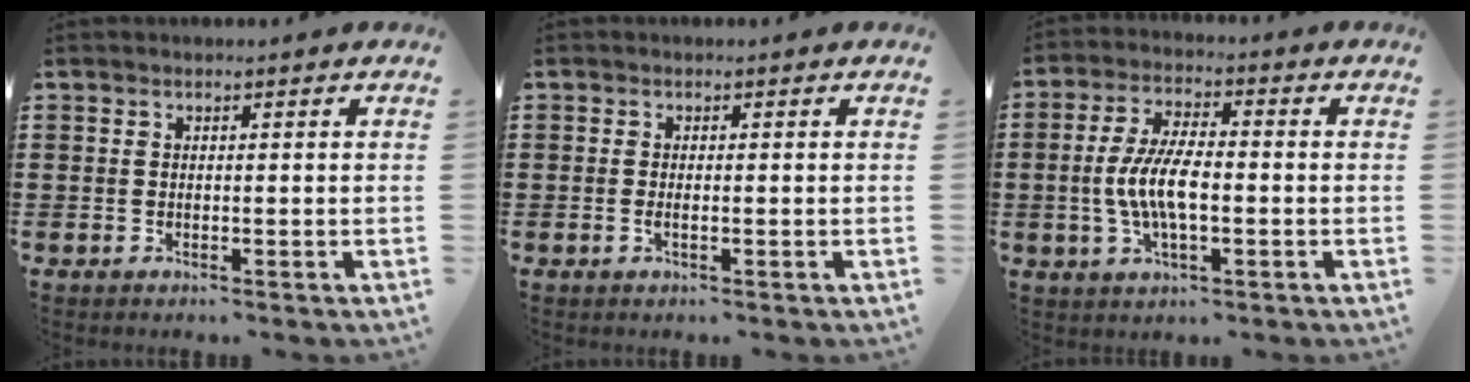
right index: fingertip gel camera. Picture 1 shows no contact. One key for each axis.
{"total": 1.0, "fx": -0.3, "fy": 0.2, "fz": 0.9, "tx": -0.017, "ty": -0.004, "tz": -0.004}
{"total": 7.7, "fx": -1.1, "fy": 2.9, "fz": 7.0, "tx": -0.157, "ty": -0.004, "tz": -0.029}